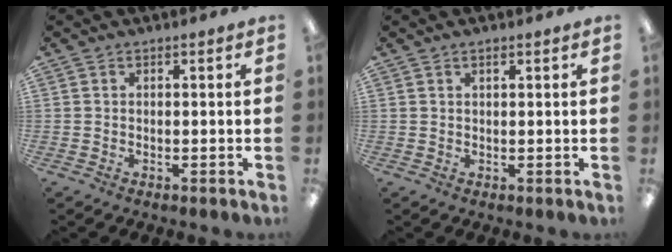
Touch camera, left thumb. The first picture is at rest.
{"total": 1.2, "force": [0.8, 0.3, 0.7], "torque": [-0.016, 0.001, 0.015]}